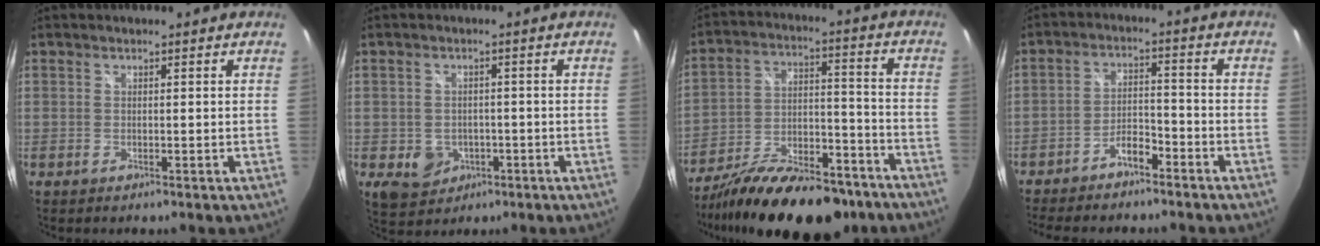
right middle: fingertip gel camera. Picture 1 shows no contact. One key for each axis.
{"total": 6.1, "fx": -2.1, "fy": 5.2, "fz": 2.5, "tx": -0.059, "ty": -0.001, "tz": -0.017}
{"total": 23.0, "fx": -17.4, "fy": 8.1, "fz": 12.7, "tx": -0.220, "ty": -0.014, "tz": -0.262}
{"total": 7.7, "fx": -6.5, "fy": 2.3, "fz": 3.6, "tx": -0.082, "ty": 0.014, "tz": -0.108}